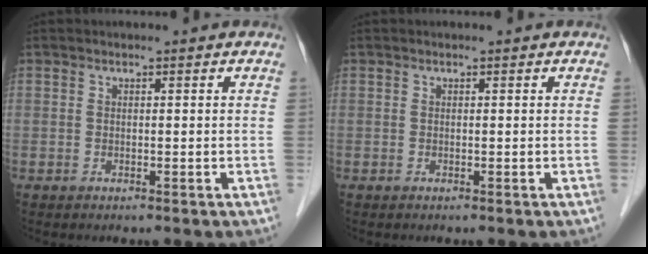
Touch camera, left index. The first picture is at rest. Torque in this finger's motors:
{"motor_torque": [0.02, 0.02, 0.00, 0.00]}